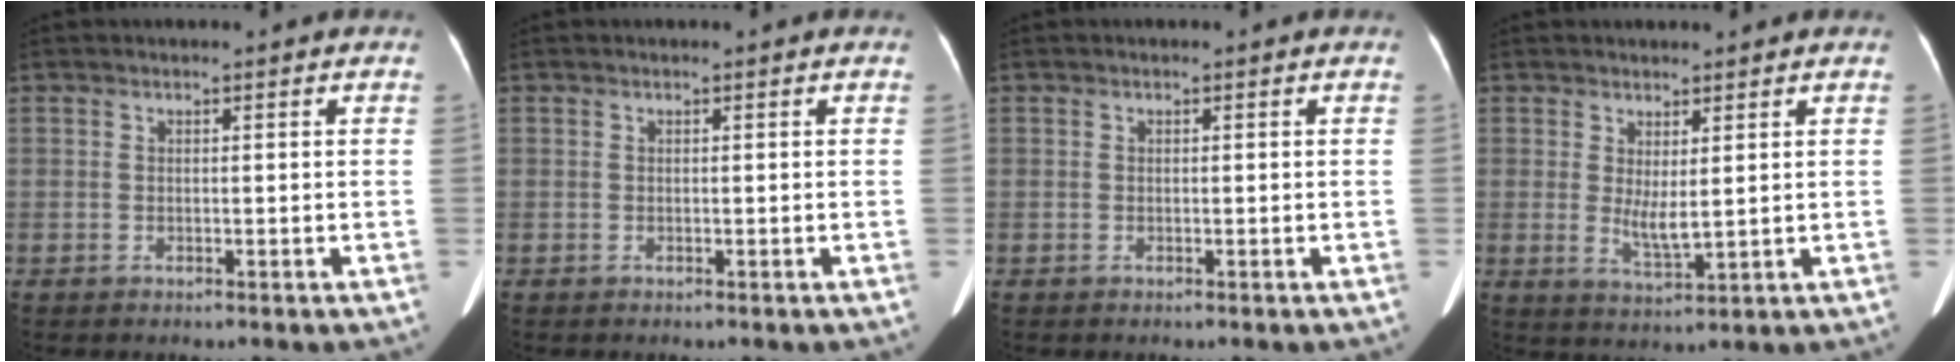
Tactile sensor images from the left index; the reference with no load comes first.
{"total": 0.0}
{"total": 0.0}
{"total": 3.8, "force": [0.9, 0.7, 3.6], "torque": [-0.072, -0.011, 0.027]}